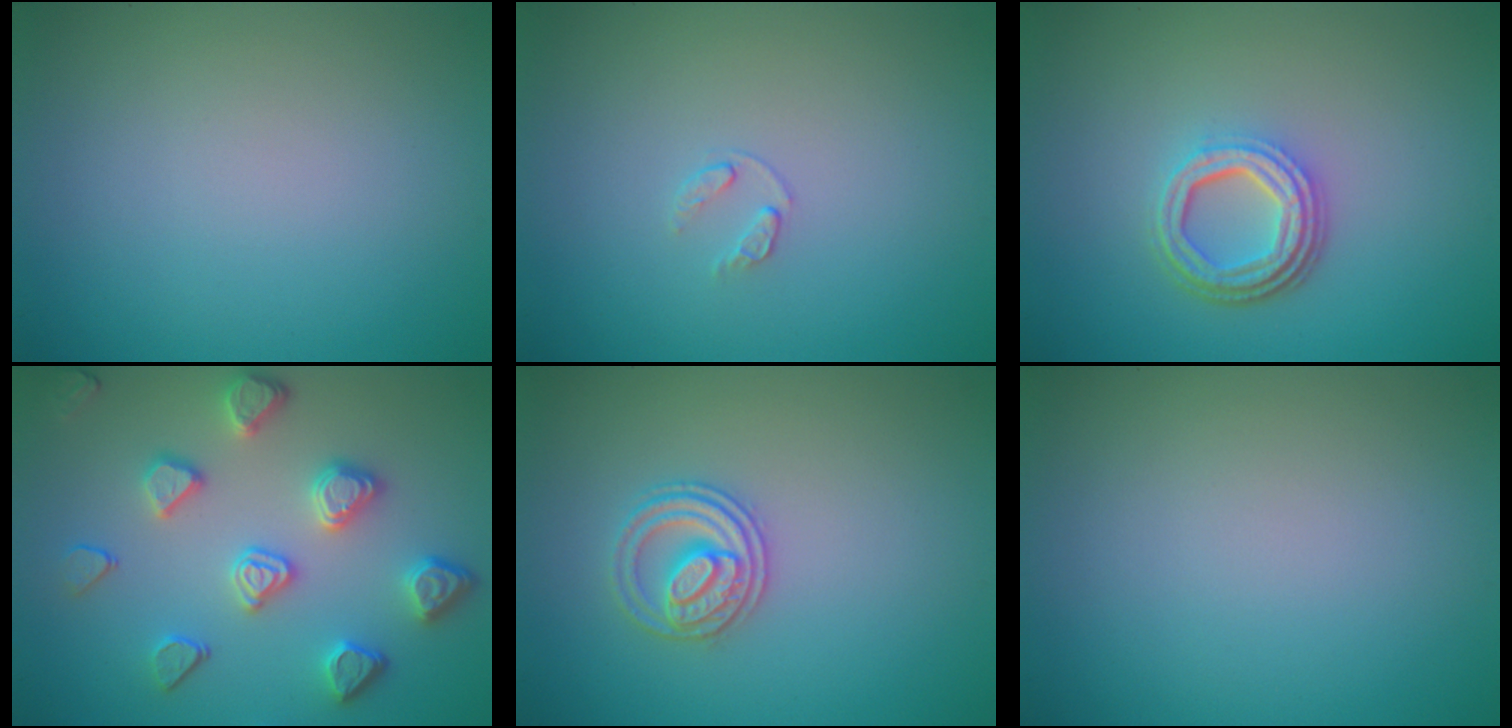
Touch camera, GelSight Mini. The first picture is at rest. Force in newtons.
{"total": 0.8, "press": 0.5, "slide": 0.6}
{"total": 4.3, "press": 3.2, "slide": 2.9}
{"total": 4.6, "press": 4.1, "slide": 2.1}
{"total": 2.6, "press": 2.5, "slide": 0.7}
{"total": 0.0}